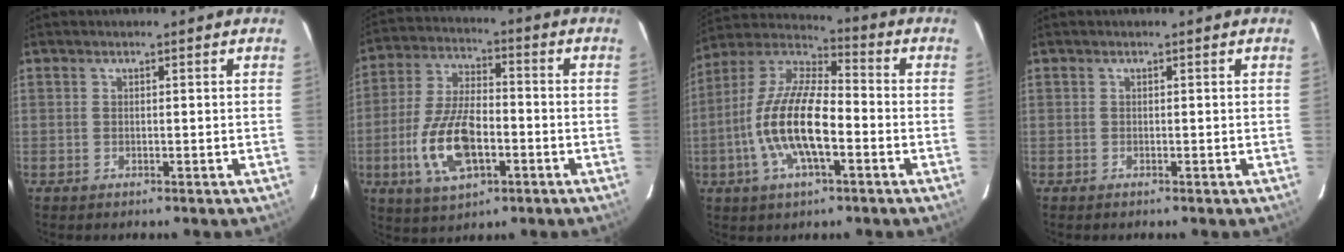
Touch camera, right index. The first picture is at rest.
{"total": 14.3, "force": [-4.5, 6.6, 11.9], "torque": [-0.250, -0.001, -0.078]}
{"total": 16.1, "force": [-4.3, 5.7, 14.5], "torque": [-0.289, 0.001, -0.087]}
{"total": 0.0}